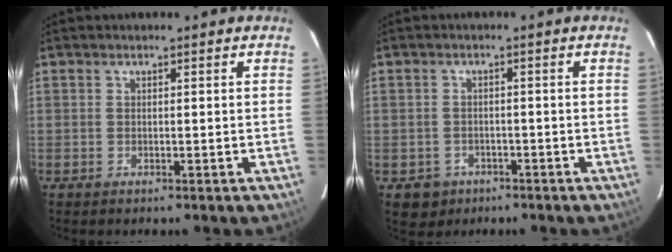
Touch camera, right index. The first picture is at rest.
{"total": 3.7, "force": [-1.6, 3.3, 0.1], "torque": [0.003, 0.011, -0.018]}